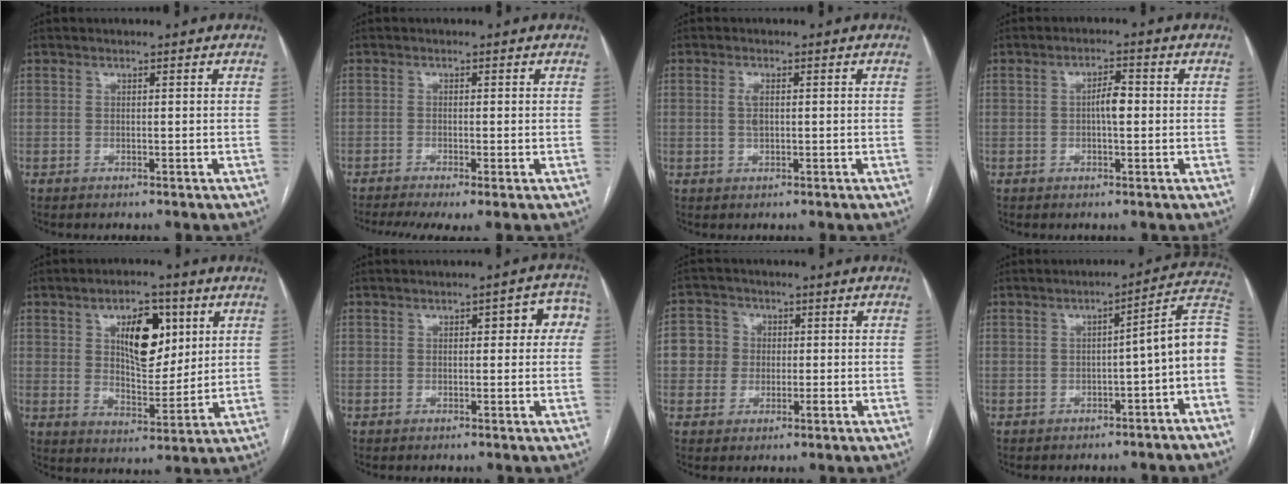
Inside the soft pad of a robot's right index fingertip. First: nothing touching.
{"total": 6.1, "force": [-4.0, 1.0, 4.5], "torque": [-0.073, -0.012, -0.068]}
{"total": 1.9, "force": [0.2, 0.7, 1.8], "torque": [-0.037, 0.001, 0.005]}
{"total": 3.2, "force": [-0.1, 0.9, 3.0], "torque": [-0.051, 0.007, -0.002]}
{"total": 10.6, "force": [3.9, 4.7, 8.7], "torque": [-0.138, 0.008, 0.070]}
{"total": 5.1, "force": [1.0, 2.1, 4.5], "torque": [-0.037, 0.025, 0.005]}
{"total": 5.1, "force": [0.0, 4.9, 1.2], "torque": [-0.021, 0.019, -0.001]}
{"total": 9.3, "force": [-2.8, 0.9, 8.8], "torque": [-0.097, 0.034, -0.044]}